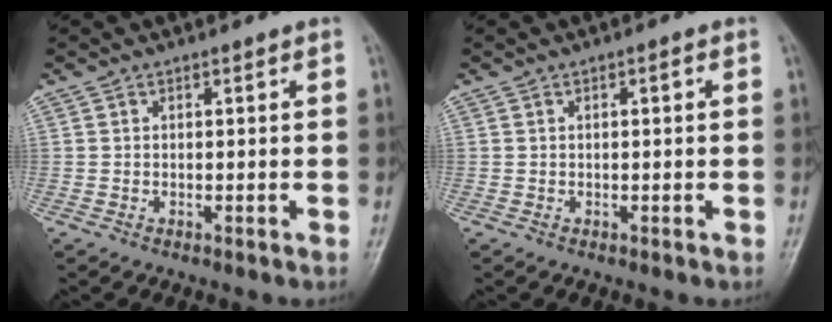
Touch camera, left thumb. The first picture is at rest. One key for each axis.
{"total": 1.0, "fx": 0.2, "fy": 0.3, "fz": 1.0, "tx": -0.018, "ty": 0.002, "tz": 0.001}